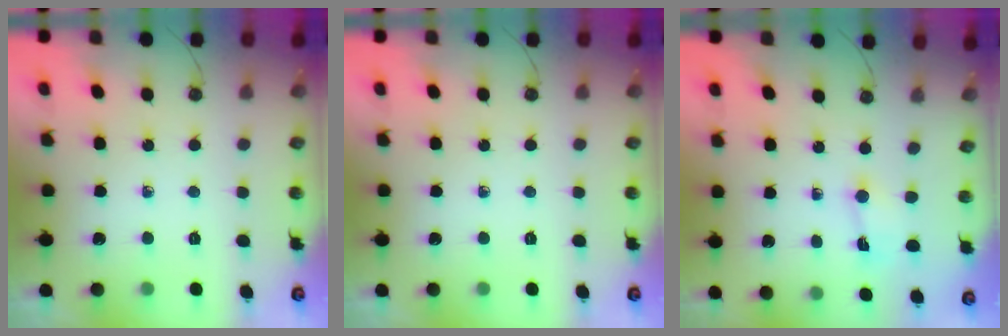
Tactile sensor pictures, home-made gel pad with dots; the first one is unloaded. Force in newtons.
{"total": 0.0}
{"total": 1.0, "press": 0.9, "slide": 0.5}